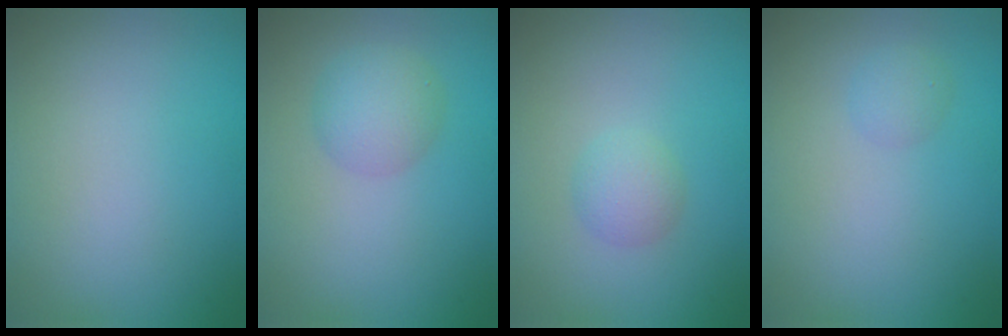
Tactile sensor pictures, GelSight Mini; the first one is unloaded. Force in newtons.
{"total": 3.0, "press": 3.0, "slide": 0.1}
{"total": 1.7, "press": 1.7, "slide": 0.1}
{"total": 1.2, "press": 1.2, "slide": 0.0}